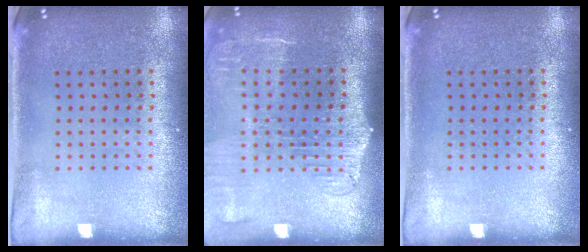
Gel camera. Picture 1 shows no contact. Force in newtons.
{"total": 2.1, "press": 1.7, "slide": 1.2}
{"total": 0.0}